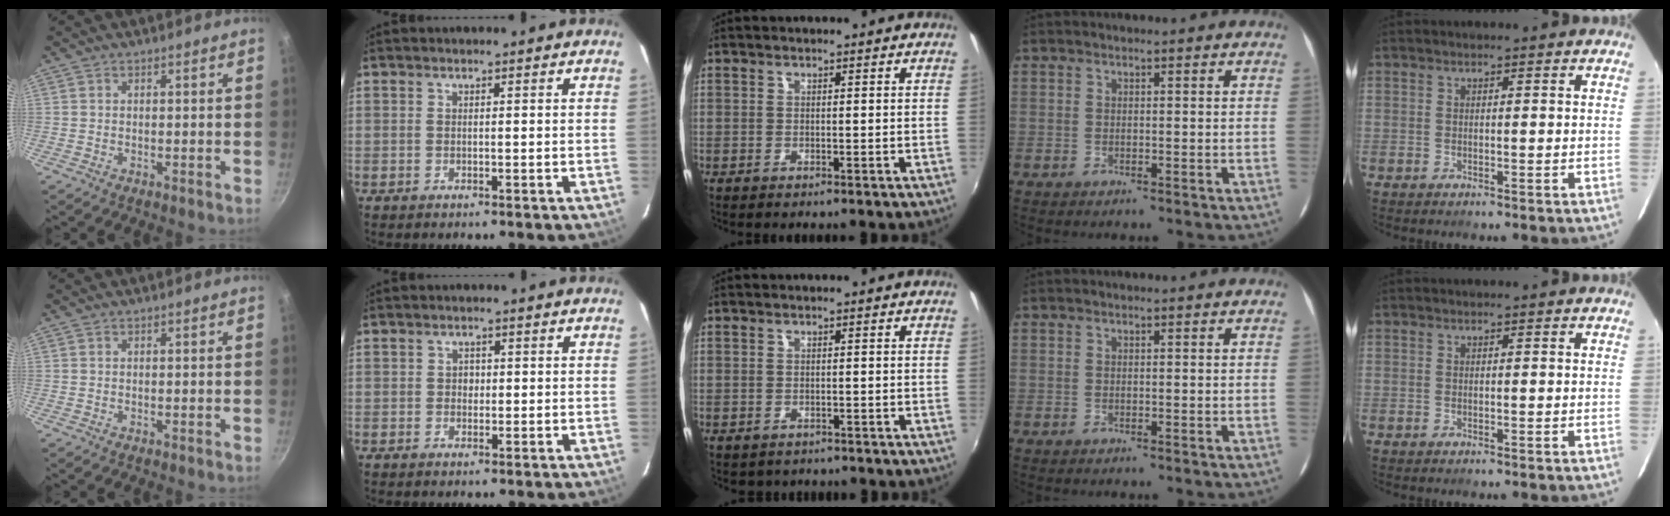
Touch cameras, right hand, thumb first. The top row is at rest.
{"index": {"total": 1.4, "force": [-0.1, 1.4, 0.4], "torque": [-0.003, 0.005, -0.001]}, "middle": {"total": 1.4, "force": [-0.9, 1.0, 0.3], "torque": [-0.010, -0.004, -0.010]}}